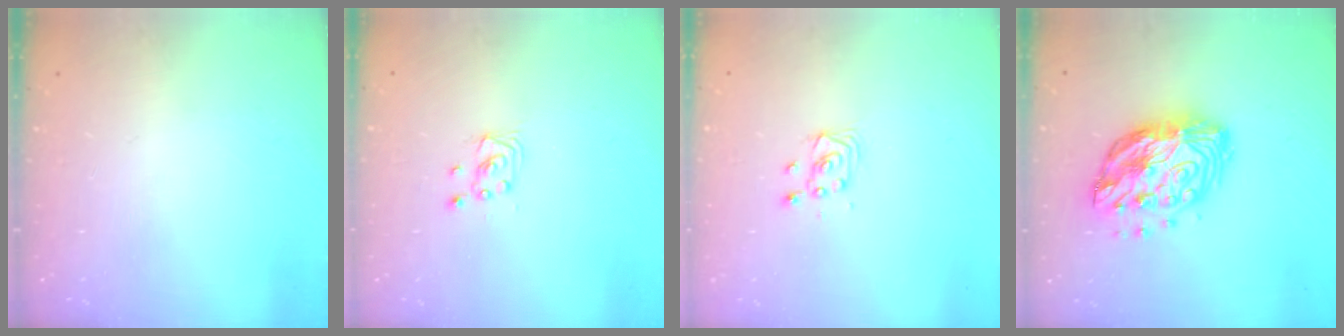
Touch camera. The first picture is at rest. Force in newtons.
{"total": 2.5, "press": 2.5, "slide": 0.2}
{"total": 3.5, "press": 3.5, "slide": 0.4}
{"total": 15.7, "press": 15.6, "slide": 1.2}